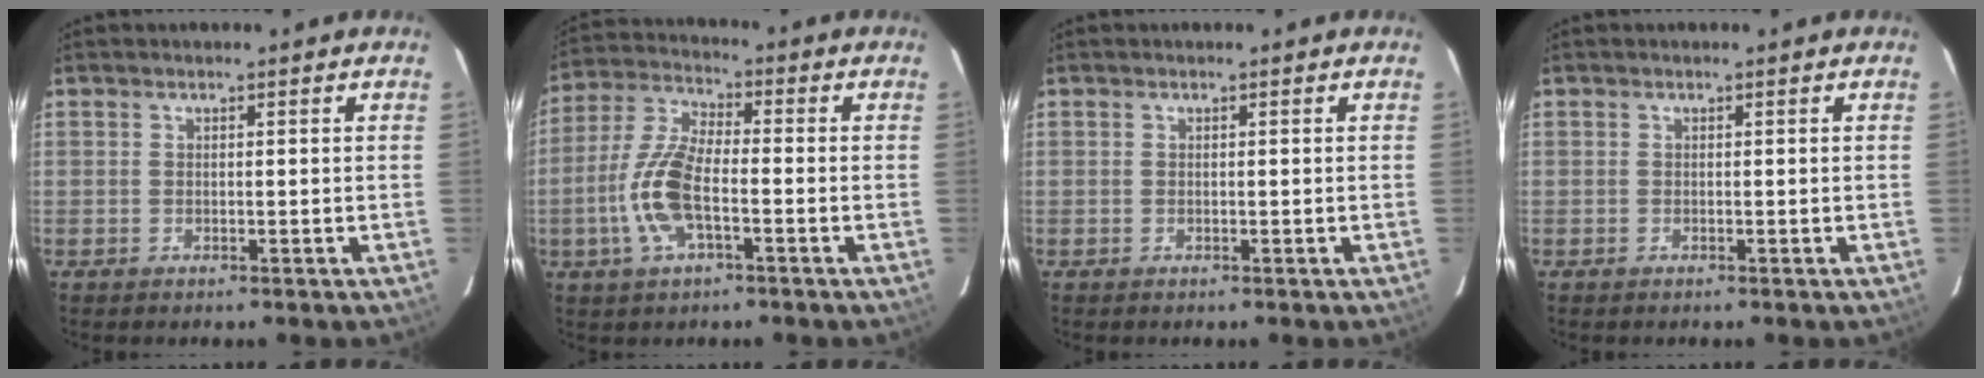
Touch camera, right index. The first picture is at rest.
{"total": 11.3, "force": [-3.2, 4.3, 10.0], "torque": [-0.219, 0.004, -0.068]}
{"total": 0.0}
{"total": 0.0}